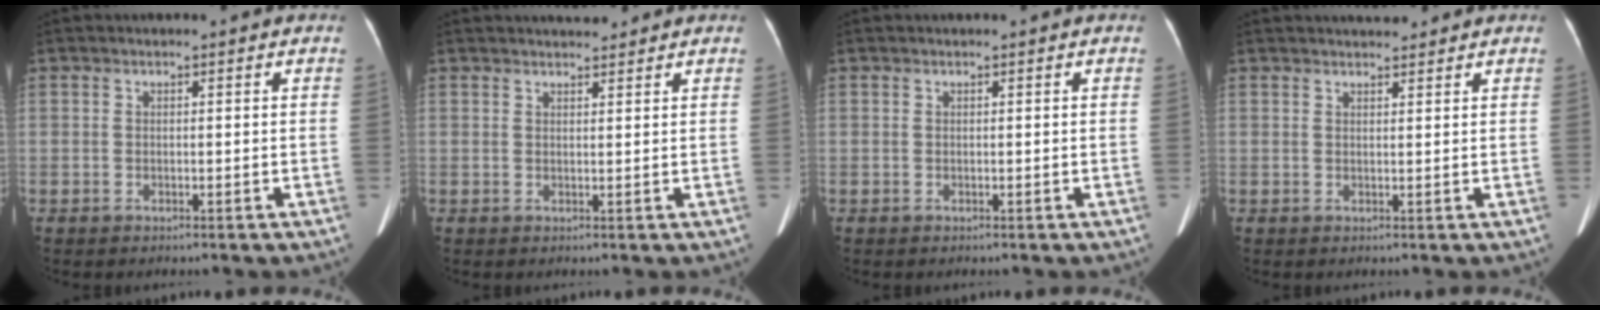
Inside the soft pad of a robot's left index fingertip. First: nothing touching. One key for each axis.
{"total": 3.2, "fx": 3.0, "fy": 0.6, "fz": 0.9, "tx": -0.010, "ty": 0.014, "tz": 0.043}
{"total": 0.0}
{"total": 3.1, "fx": 2.9, "fy": 0.6, "fz": 0.9, "tx": -0.010, "ty": 0.016, "tz": 0.043}